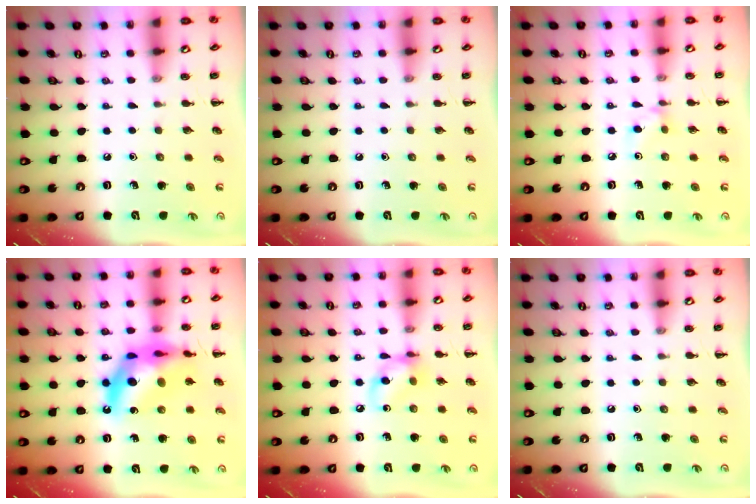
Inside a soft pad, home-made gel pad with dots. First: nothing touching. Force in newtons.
{"total": 0.0}
{"total": 5.5, "press": 5.3, "slide": 1.5}
{"total": 16.2, "press": 15.6, "slide": 4.4}
{"total": 8.4, "press": 8.4, "slide": 0.6}
{"total": 0.0}